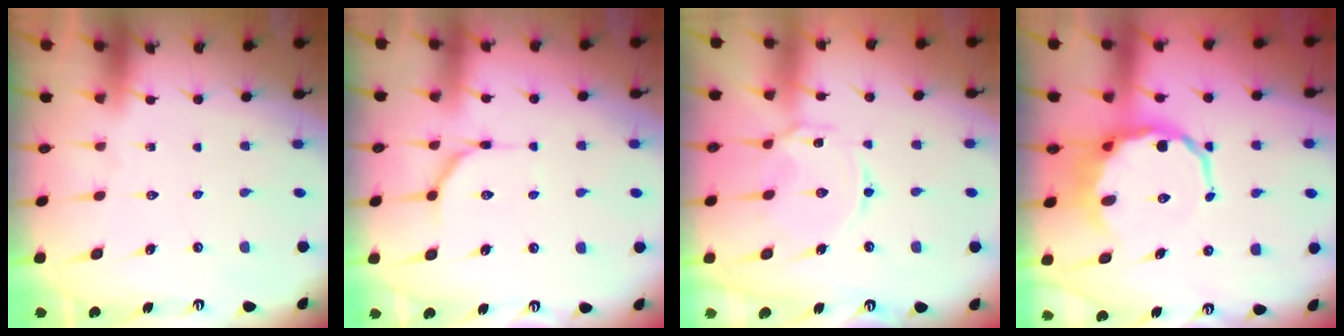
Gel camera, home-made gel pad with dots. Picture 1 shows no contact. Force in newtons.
{"total": 5.6, "press": 5.6, "slide": 0.6}
{"total": 3.5, "press": 3.4, "slide": 0.4}
{"total": 9.0, "press": 8.7, "slide": 2.4}